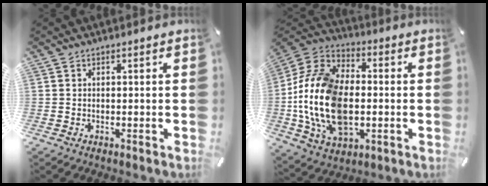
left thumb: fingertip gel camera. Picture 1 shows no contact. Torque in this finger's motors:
{"motor_torque": [2.06, 2.95, 2.77, 0.00, 0.62]}